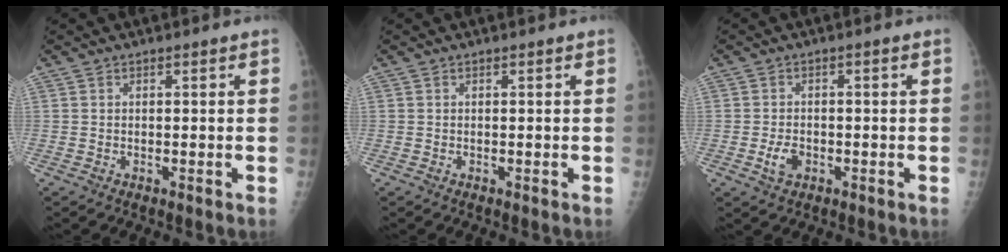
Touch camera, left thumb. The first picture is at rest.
{"total": 0.0}
{"total": 3.3, "force": [-1.2, 2.1, 2.2], "torque": [-0.040, 0.009, -0.020]}